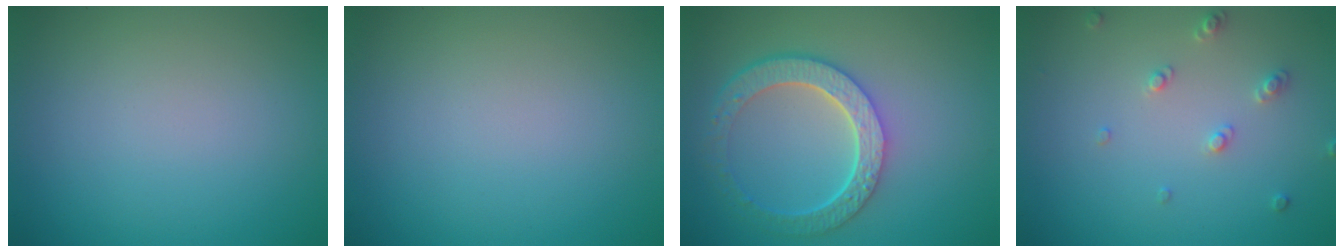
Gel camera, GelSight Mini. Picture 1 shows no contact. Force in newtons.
{"total": 0.0}
{"total": 5.6, "press": 4.4, "slide": 3.6}
{"total": 1.6, "press": 1.5, "slide": 0.4}